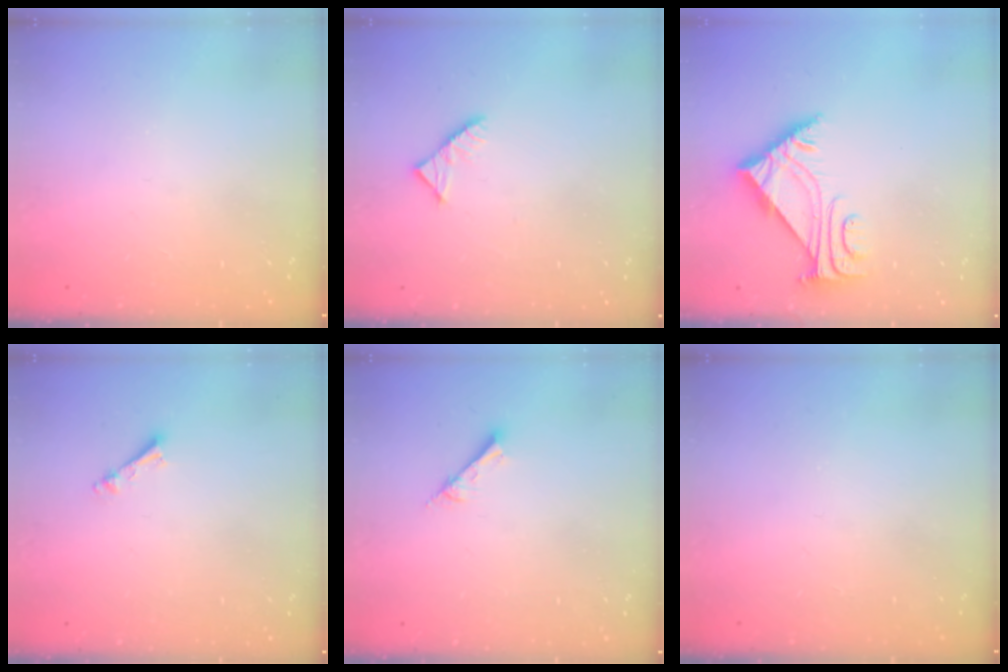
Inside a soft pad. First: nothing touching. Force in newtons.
{"total": 3.3, "press": 3.2, "slide": 0.4}
{"total": 5.5, "press": 5.4, "slide": 0.8}
{"total": 3.3, "press": 3.3, "slide": 0.1}
{"total": 2.6, "press": 2.6, "slide": 0.1}
{"total": 0.0}